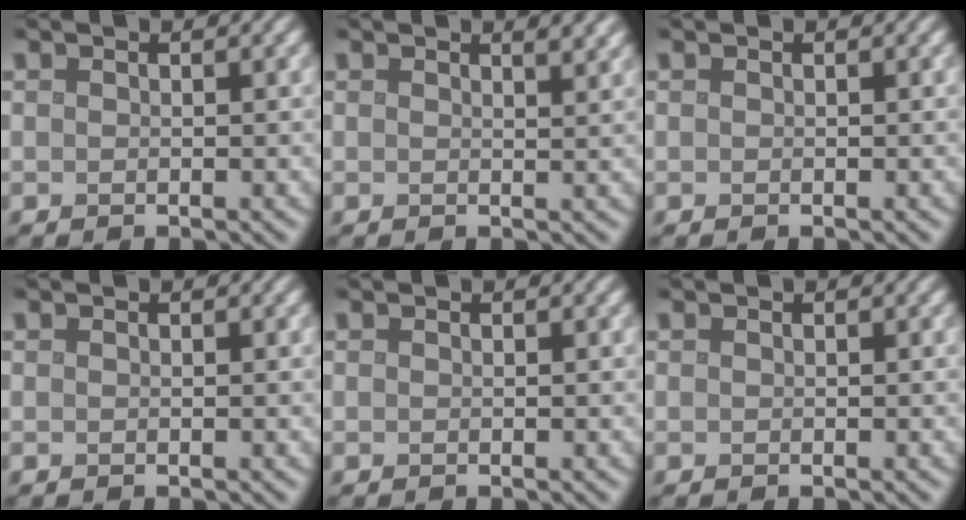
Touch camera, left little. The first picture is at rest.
{"total": 1.9, "force": [1.4, 0.6, 1.2], "torque": [-0.005, 0.005, 0.016]}
{"total": 0.0}
{"total": 0.0}
{"total": 0.0}
{"total": 0.0}